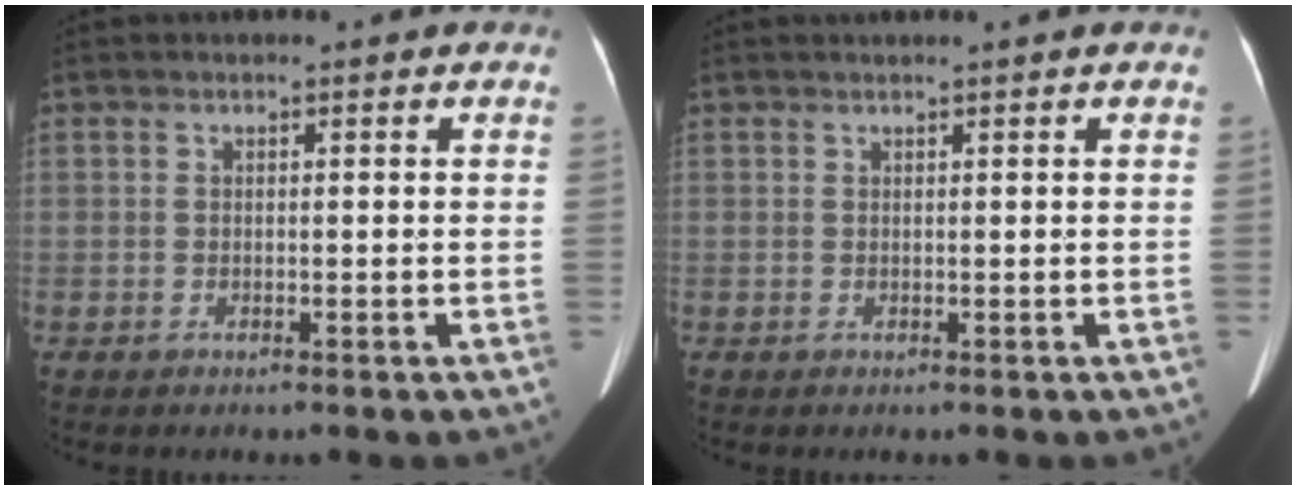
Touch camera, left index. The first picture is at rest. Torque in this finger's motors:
{"motor_torque": [0.11, -0.05, -0.04, -0.04]}